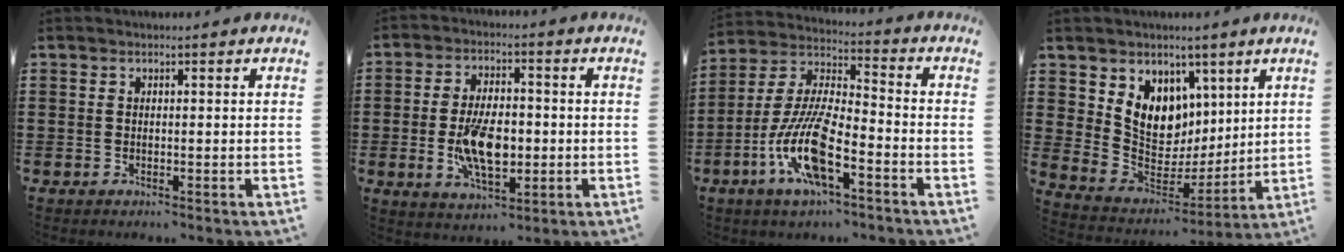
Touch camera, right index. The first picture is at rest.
{"total": 9.2, "force": [-1.6, 4.6, 7.8], "torque": [-0.151, 0.001, -0.030]}
{"total": 12.4, "force": [-5.7, 3.6, 10.4], "torque": [-0.244, -0.012, -0.114]}
{"total": 9.3, "force": [4.7, 7.5, 2.7], "torque": [-0.076, -0.044, 0.094]}